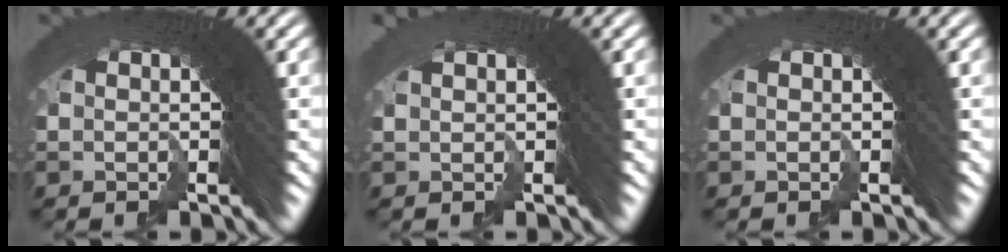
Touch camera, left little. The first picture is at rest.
{"total": 0.0}
{"total": 0.0}